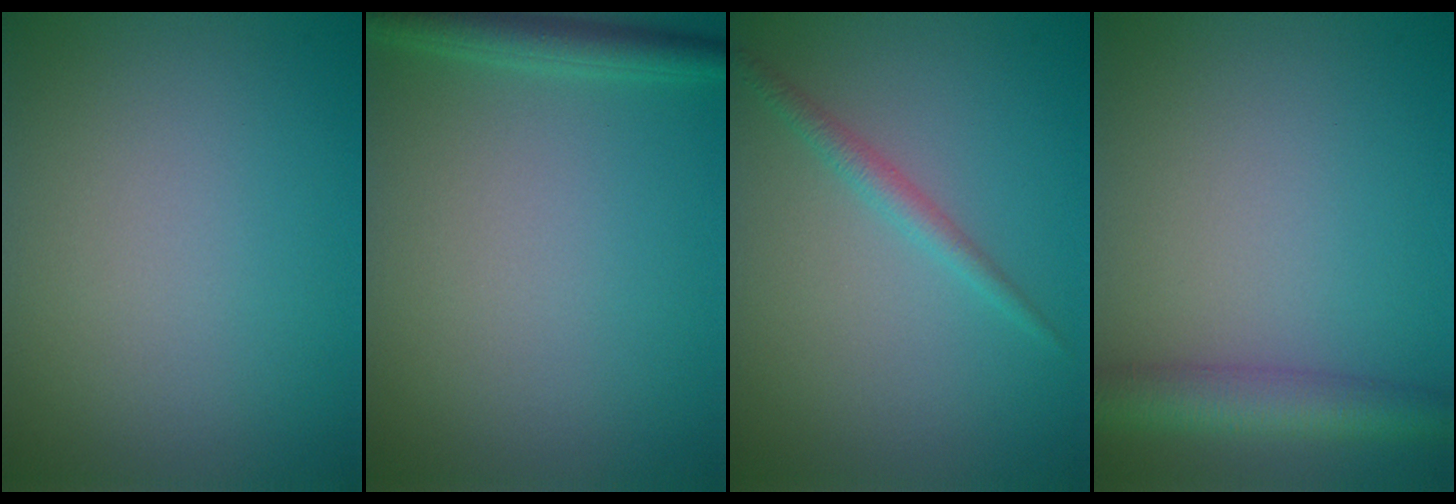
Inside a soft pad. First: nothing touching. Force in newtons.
{"total": 2.5, "press": 2.5, "slide": 0.1}
{"total": 1.5, "press": 1.5, "slide": 0.0}
{"total": 4.2, "press": 4.2, "slide": 0.1}